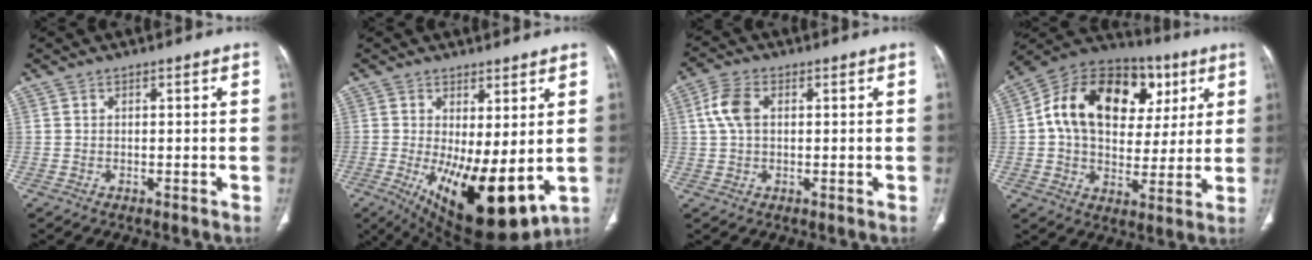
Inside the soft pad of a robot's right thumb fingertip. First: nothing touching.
{"total": 16.0, "force": [-2.0, 6.2, 14.5], "torque": [-0.237, -0.035, -0.008]}
{"total": 5.7, "force": [1.1, 3.5, 4.3], "torque": [-0.098, 0.013, 0.020]}
{"total": 23.6, "force": [6.3, 16.0, 16.1], "torque": [-0.230, 0.023, 0.094]}